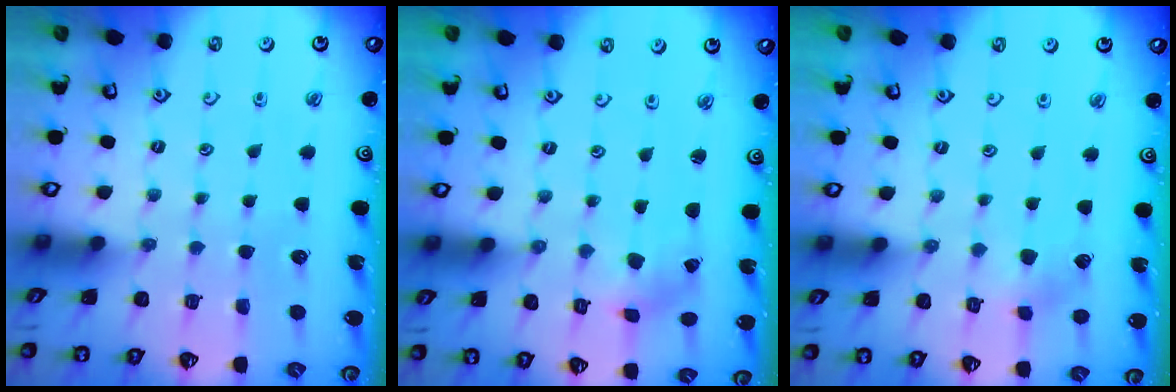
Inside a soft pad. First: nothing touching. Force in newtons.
{"total": 2.2, "press": 2.1, "slide": 0.6}
{"total": 3.5, "press": 3.4, "slide": 0.7}